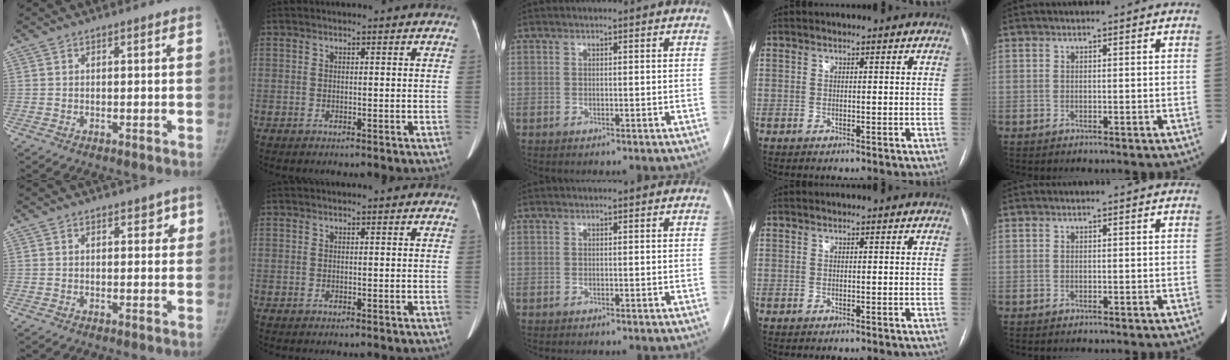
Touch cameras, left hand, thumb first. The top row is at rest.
{"thumb": {"total": 2.4, "force": [1.5, 1.5, 1.2], "torque": [0.013, -0.005, 0.017]}}